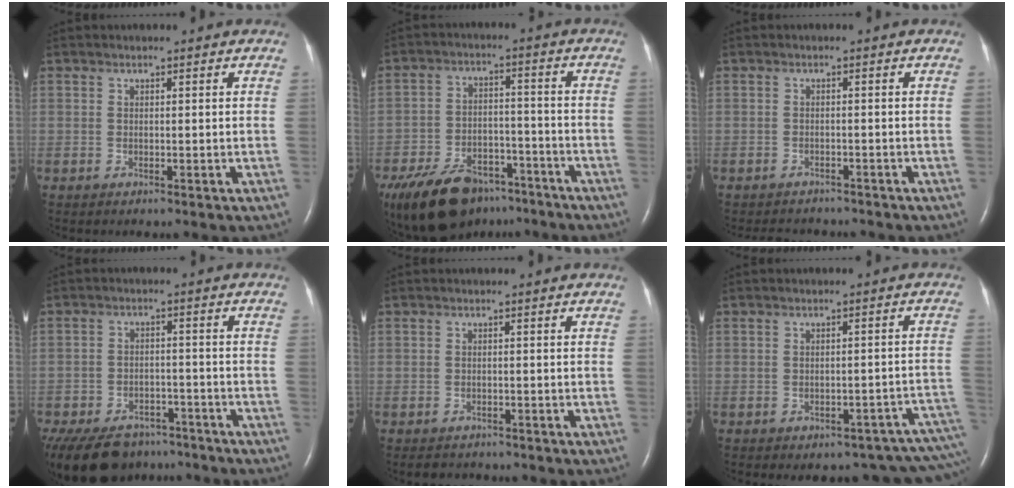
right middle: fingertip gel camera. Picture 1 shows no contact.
{"total": 15.2, "force": [-11.5, 7.3, 6.9], "torque": [-0.135, 0.007, -0.183]}
{"total": 5.1, "force": [-4.8, 1.6, 0.7], "torque": [-0.010, -0.005, -0.063]}
{"total": 18.1, "force": [-13.7, 9.7, 6.9], "torque": [-0.202, -0.017, -0.194]}
{"total": 3.8, "force": [-3.3, 1.6, 1.1], "torque": [-0.015, -0.004, -0.041]}
{"total": 11.4, "force": [-8.6, 5.0, 5.5], "torque": [-0.016, 0.045, -0.087]}